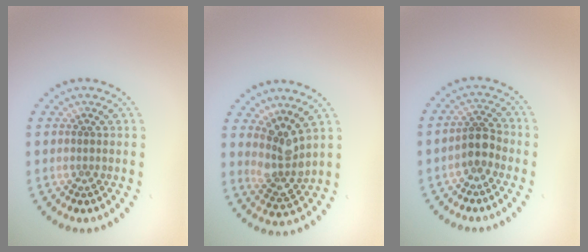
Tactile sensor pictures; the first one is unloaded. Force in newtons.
{"total": 3.2, "press": 2.7, "slide": 1.8}
{"total": 2.3, "press": 2.0, "slide": 1.2}